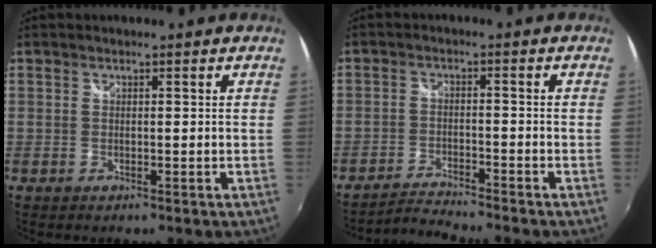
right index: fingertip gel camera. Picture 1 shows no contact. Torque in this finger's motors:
{"motor_torque": [-0.08, -0.20, -0.34, -0.15]}